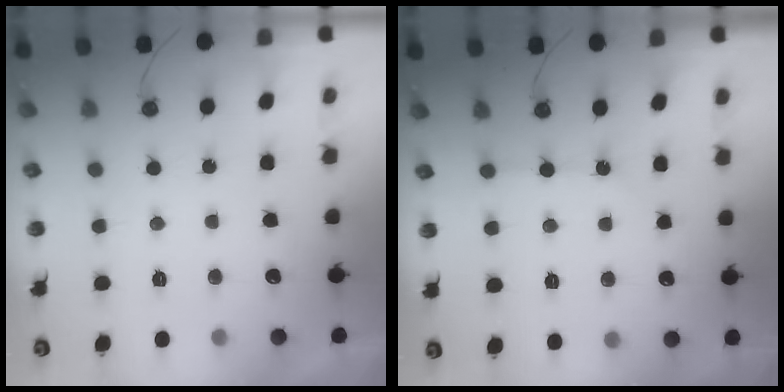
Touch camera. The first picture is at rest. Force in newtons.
{"total": 4.8, "press": 4.8, "slide": 0.7}